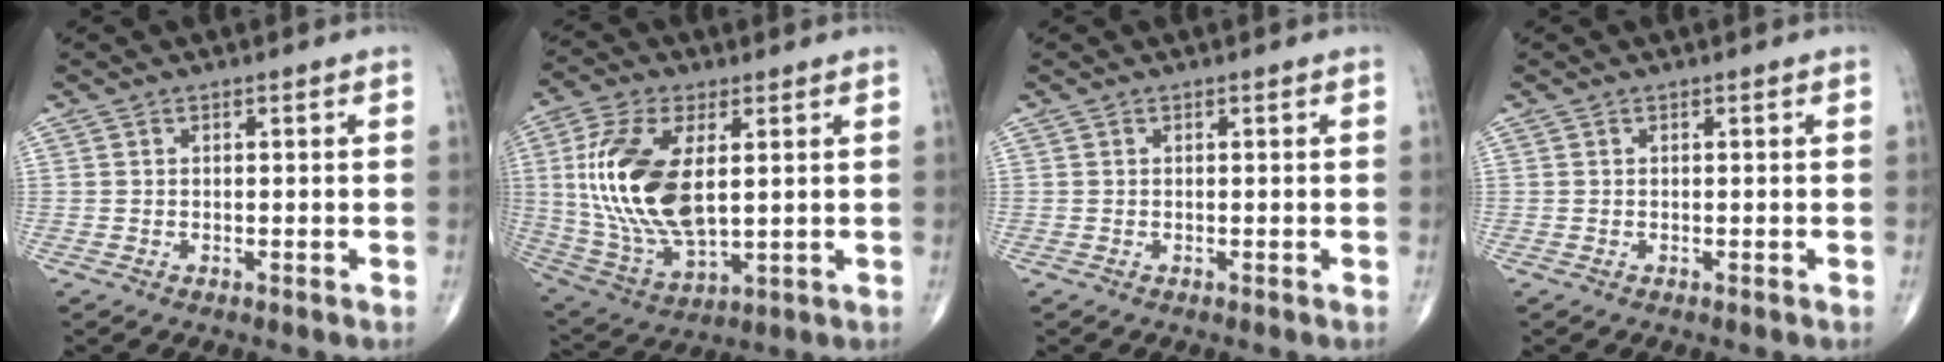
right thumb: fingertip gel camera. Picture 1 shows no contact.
{"total": 18.8, "force": [2.8, 9.3, 16.1], "torque": [-0.339, -0.016, 0.062]}
{"total": 0.0}
{"total": 0.0}